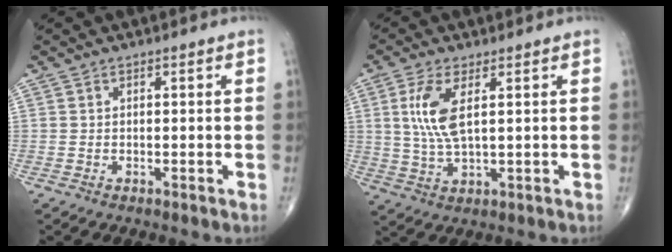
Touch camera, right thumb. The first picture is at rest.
{"total": 7.9, "force": [2.1, 2.8, 7.1], "torque": [-0.162, -0.008, 0.046]}